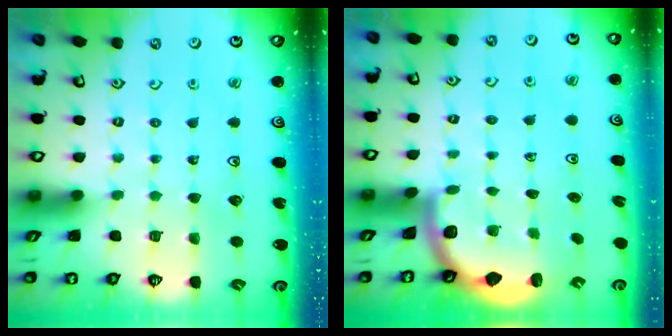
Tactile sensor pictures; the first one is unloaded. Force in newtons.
{"total": 2.5, "press": 2.4, "slide": 0.8}